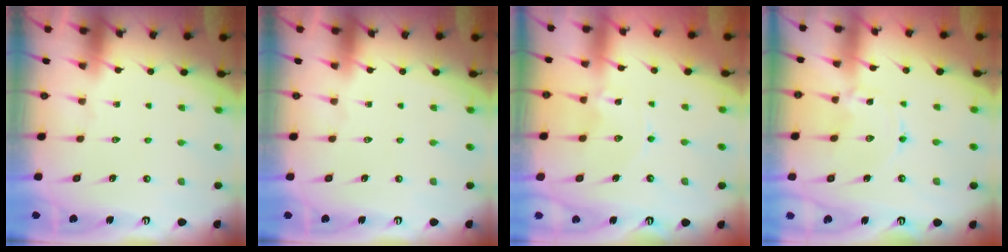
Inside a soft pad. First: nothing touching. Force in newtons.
{"total": 0.0}
{"total": 0.0}
{"total": 0.9, "press": 0.9, "slide": 0.1}